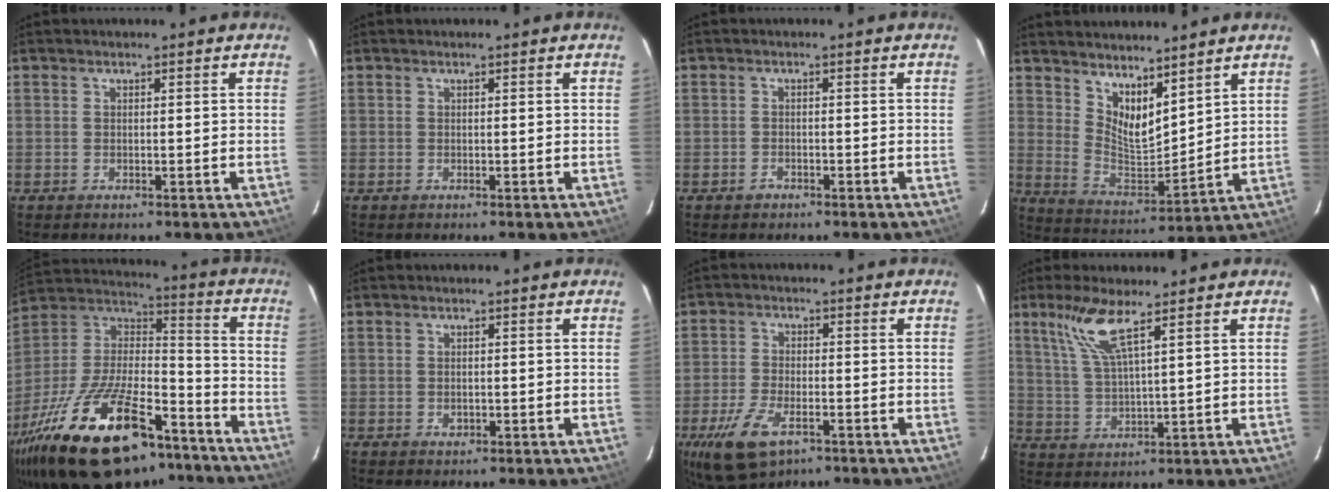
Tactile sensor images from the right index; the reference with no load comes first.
{"total": 0.0}
{"total": 1.3, "force": [-0.9, 0.9, 0.3], "torque": [-0.004, 0.004, -0.015]}
{"total": 10.1, "force": [7.5, 3.8, 5.7], "torque": [-0.096, -0.011, 0.144]}
{"total": 34.5, "force": [-23.0, 13.8, 21.7], "torque": [-0.417, -0.016, -0.353]}
{"total": 1.1, "force": [-0.3, 0.9, 0.6], "torque": [-0.009, 0.001, -0.004]}
{"total": 10.9, "force": [-5.8, 5.2, 7.6], "torque": [-0.175, -0.020, -0.105]}
{"total": 7.8, "force": [4.8, 0.9, 6.0], "torque": [-0.133, 0.002, 0.103]}